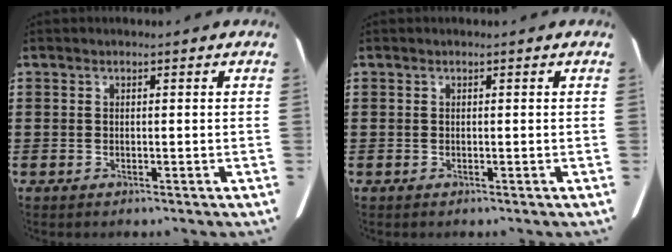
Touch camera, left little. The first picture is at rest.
{"total": 0.0}